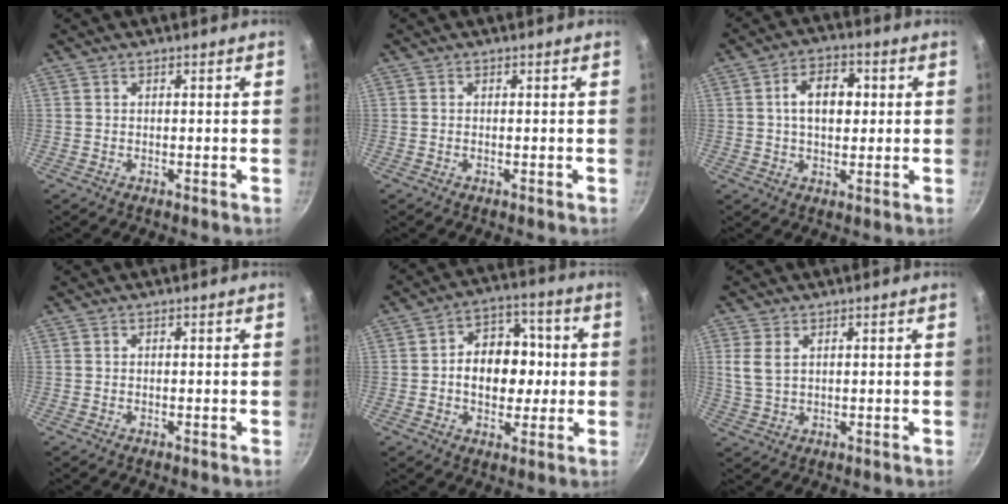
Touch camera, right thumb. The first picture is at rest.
{"total": 0.0}
{"total": 8.7, "force": [1.2, 5.6, 6.6], "torque": [-0.084, 0.012, 0.013]}
{"total": 0.0}
{"total": 12.8, "force": [0.0, 9.6, 8.5], "torque": [-0.076, 0.019, -0.010]}
{"total": 4.5, "force": [1.5, 2.7, 3.2], "torque": [-0.066, -0.004, 0.032]}